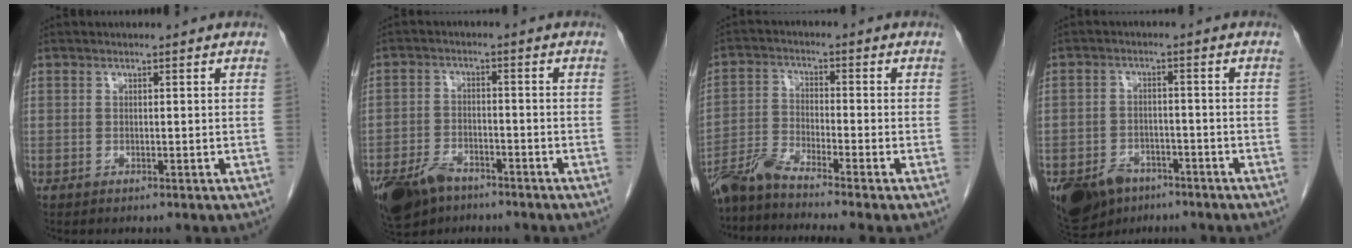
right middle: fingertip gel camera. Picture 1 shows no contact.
{"total": 8.9, "force": [-6.5, 4.3, 4.3], "torque": [-0.086, -0.010, -0.115]}
{"total": 6.4, "force": [-5.7, -1.8, 2.1], "torque": [-0.052, -0.016, -0.112]}
{"total": 10.3, "force": [-6.9, 6.3, 4.3], "torque": [-0.091, -0.001, -0.109]}